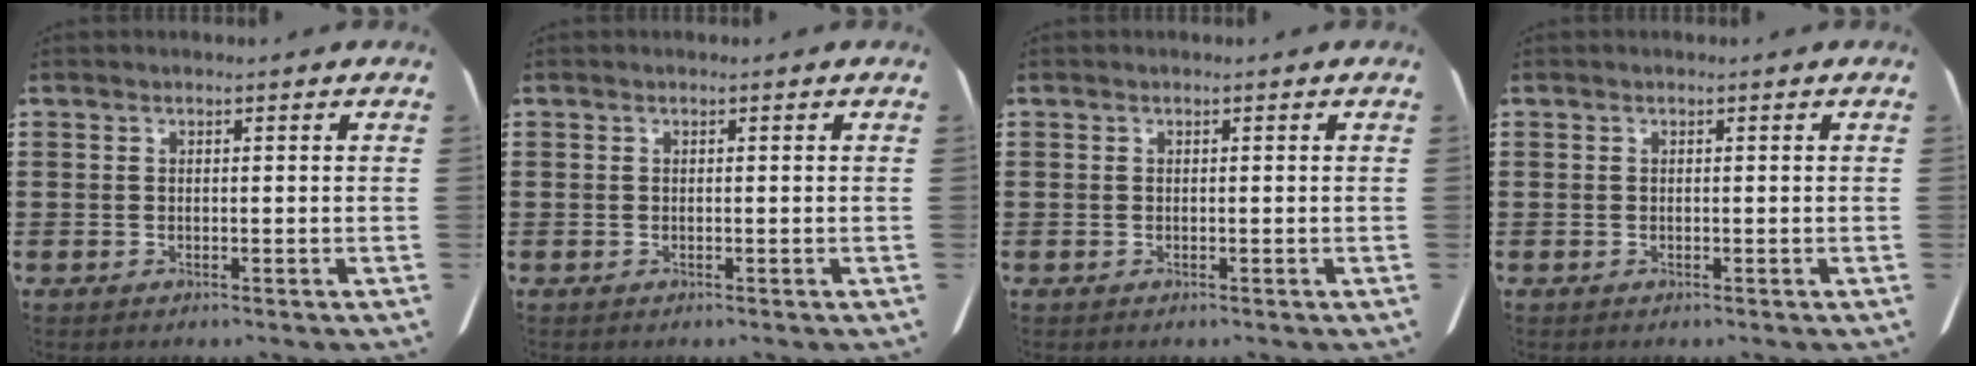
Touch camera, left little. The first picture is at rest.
{"total": 0.0}
{"total": 0.0}
{"total": 0.0}